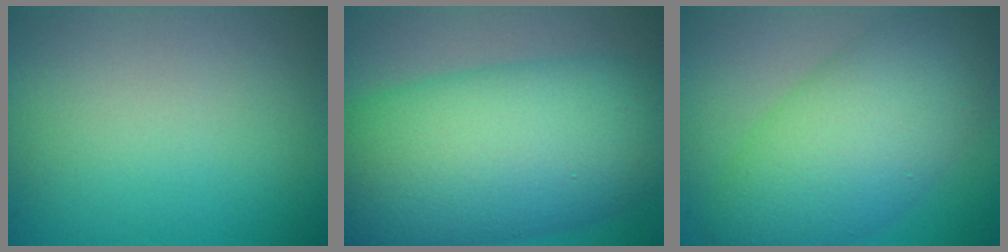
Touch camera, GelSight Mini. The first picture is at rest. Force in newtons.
{"total": 14.5, "press": 14.5, "slide": 0.1}
{"total": 9.1, "press": 9.1, "slide": 0.2}